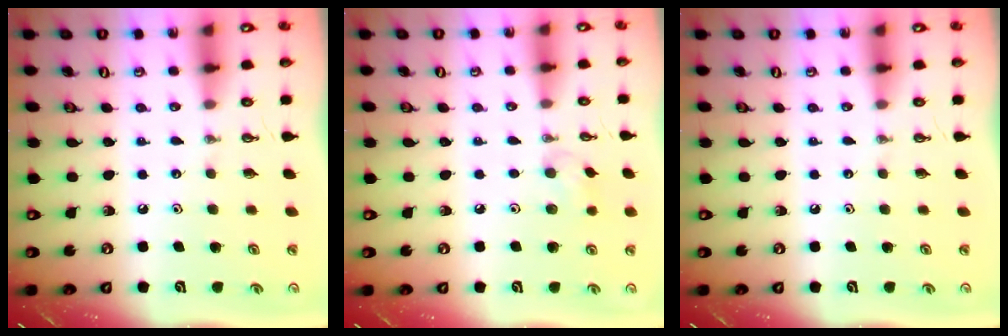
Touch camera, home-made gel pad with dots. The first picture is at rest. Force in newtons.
{"total": 6.0, "press": 5.1, "slide": 3.1}
{"total": 0.0}